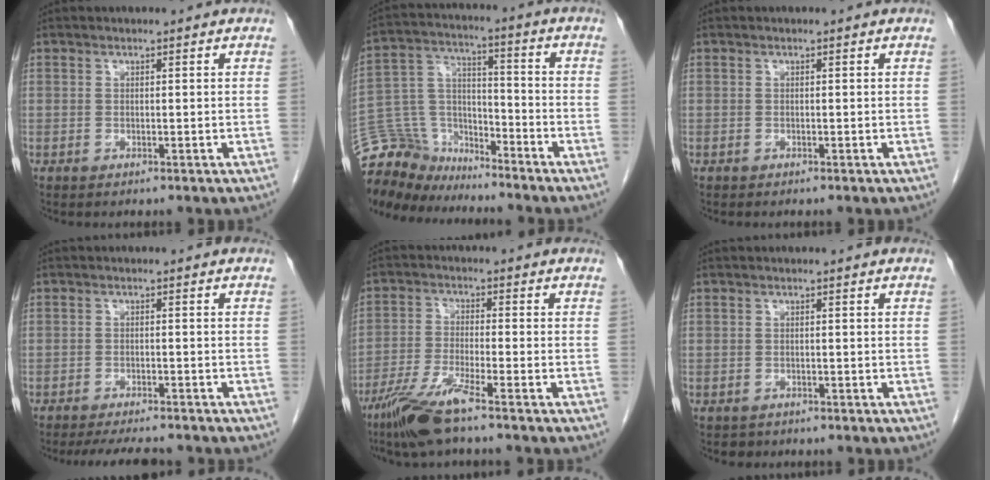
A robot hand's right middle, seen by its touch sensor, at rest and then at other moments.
{"total": 12.3, "force": [-11.5, 4.4, 0.8], "torque": [-0.025, 0.044, -0.217]}
{"total": 0.0}
{"total": 7.3, "force": [-6.6, 1.3, 2.8], "torque": [-0.040, -0.012, -0.095]}
{"total": 7.9, "force": [-5.6, -0.3, 5.5], "torque": [-0.117, -0.027, -0.112]}
{"total": 1.3, "force": [-1.0, 0.7, -0.1], "torque": [-0.009, 0.000, -0.017]}